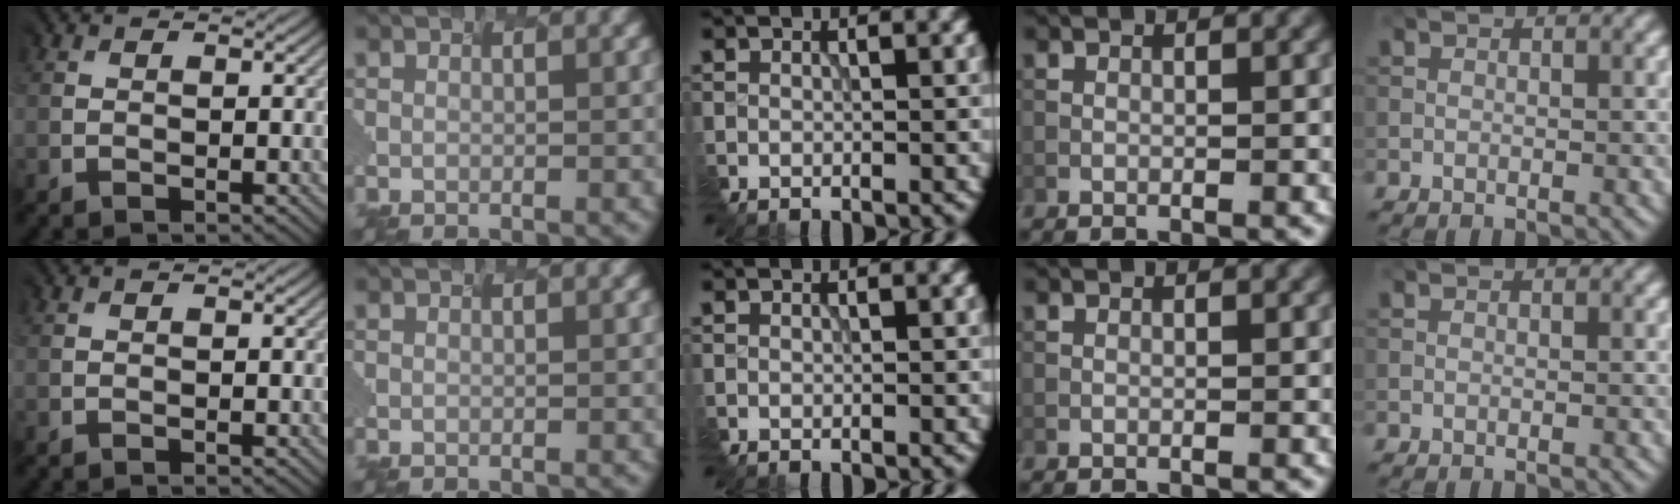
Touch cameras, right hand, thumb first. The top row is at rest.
{}